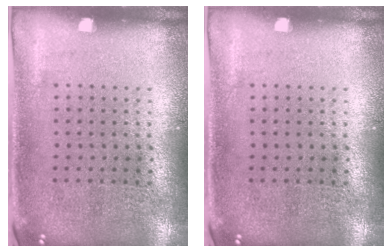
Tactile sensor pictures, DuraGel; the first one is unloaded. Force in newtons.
{"total": 0.0}